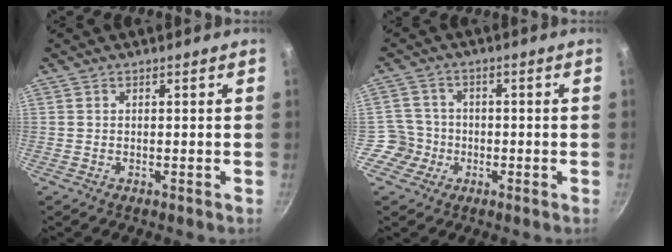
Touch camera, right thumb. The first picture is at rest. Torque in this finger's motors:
{"motor_torque": [-0.53, 0.42, 0.10, -0.02, 0.00]}